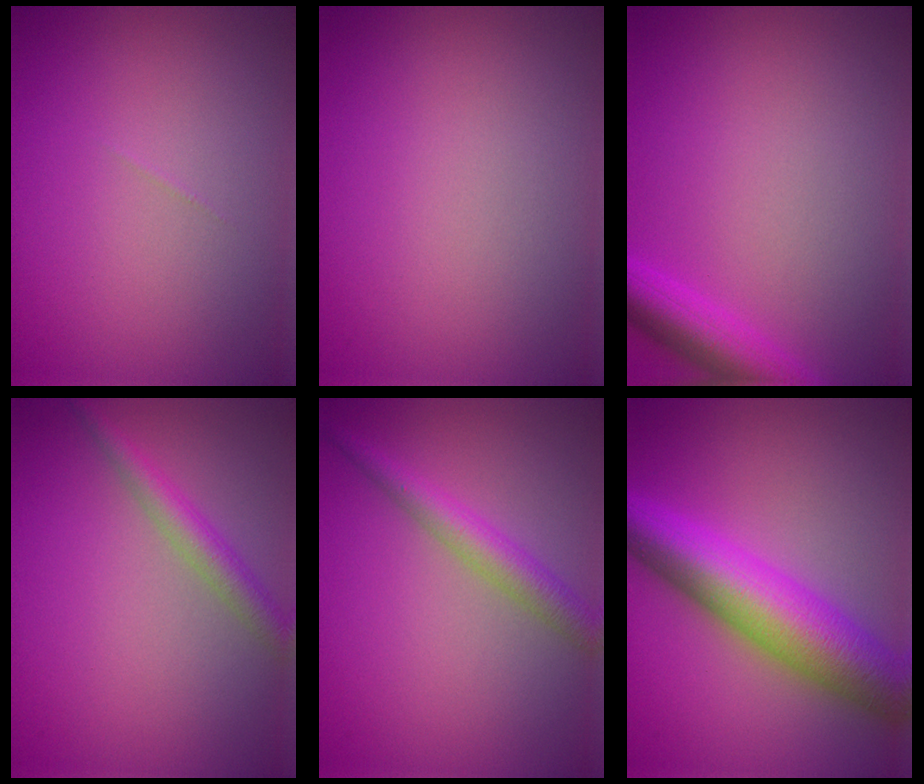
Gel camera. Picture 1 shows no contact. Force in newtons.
{"total": 0.0}
{"total": 4.2, "press": 4.2, "slide": 0.2}
{"total": 2.7, "press": 2.7, "slide": 0.1}
{"total": 3.2, "press": 3.2, "slide": 0.1}
{"total": 9.5, "press": 9.5, "slide": 0.1}